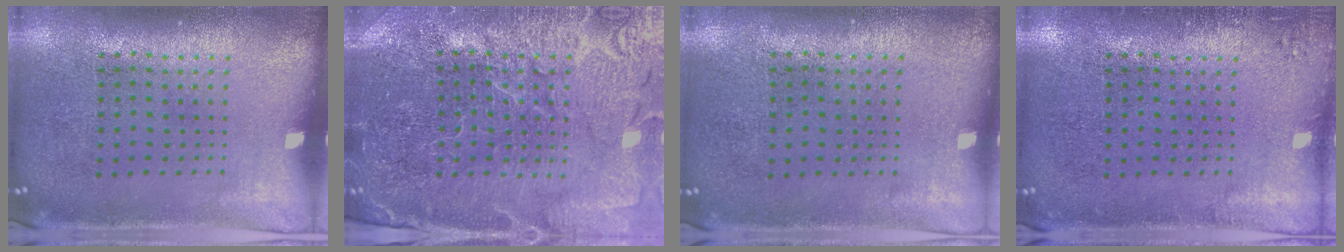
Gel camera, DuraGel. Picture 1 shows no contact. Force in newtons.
{"total": 4.2, "press": 3.9, "slide": 1.3}
{"total": 0.0}
{"total": 1.0, "press": 1.0, "slide": 0.3}